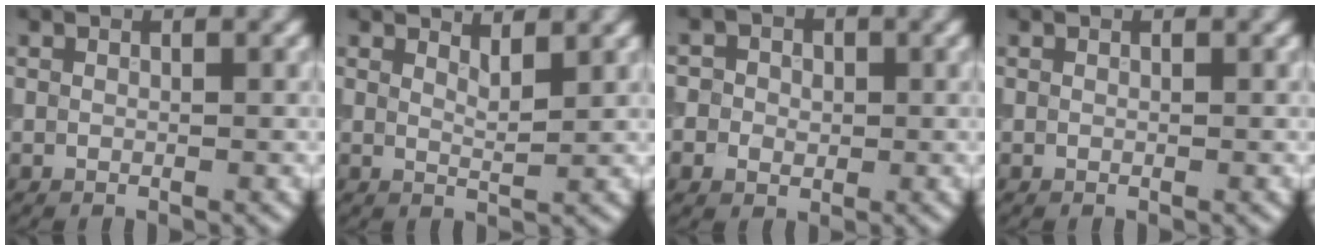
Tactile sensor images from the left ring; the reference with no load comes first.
{"total": 1.9, "force": [1.6, 0.4, 1.0], "torque": [-0.009, 0.000, 0.023]}
{"total": 4.6, "force": [0.6, 4.2, 1.8], "torque": [-0.010, 0.028, -0.013]}
{"total": 0.0}